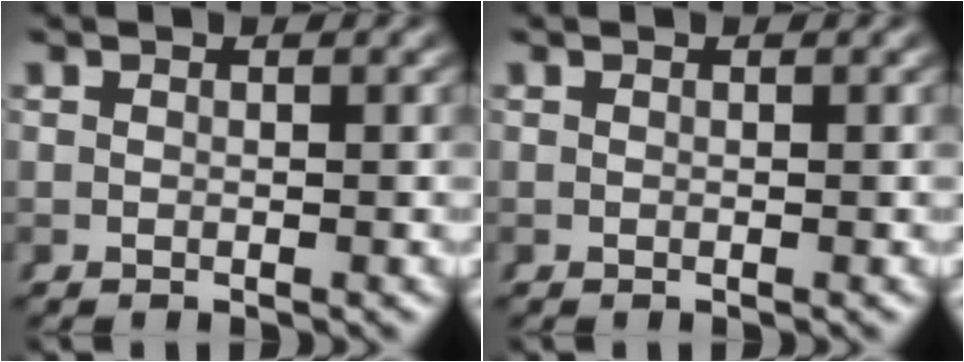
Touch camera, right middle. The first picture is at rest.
{"total": 0.0}